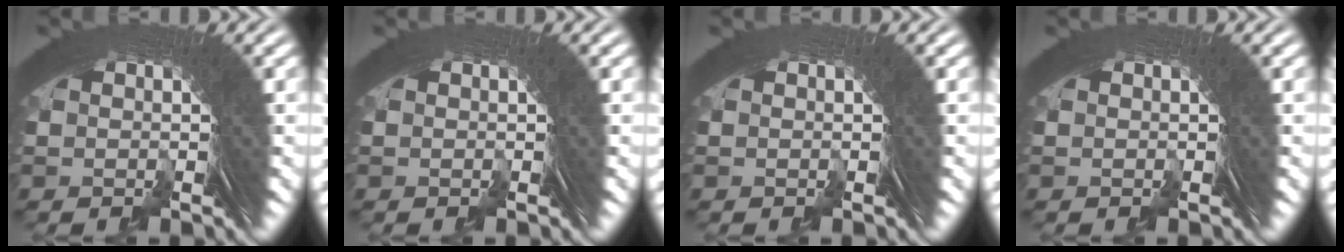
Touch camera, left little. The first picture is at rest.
{"total": 0.0}
{"total": 0.0}
{"total": 0.0}